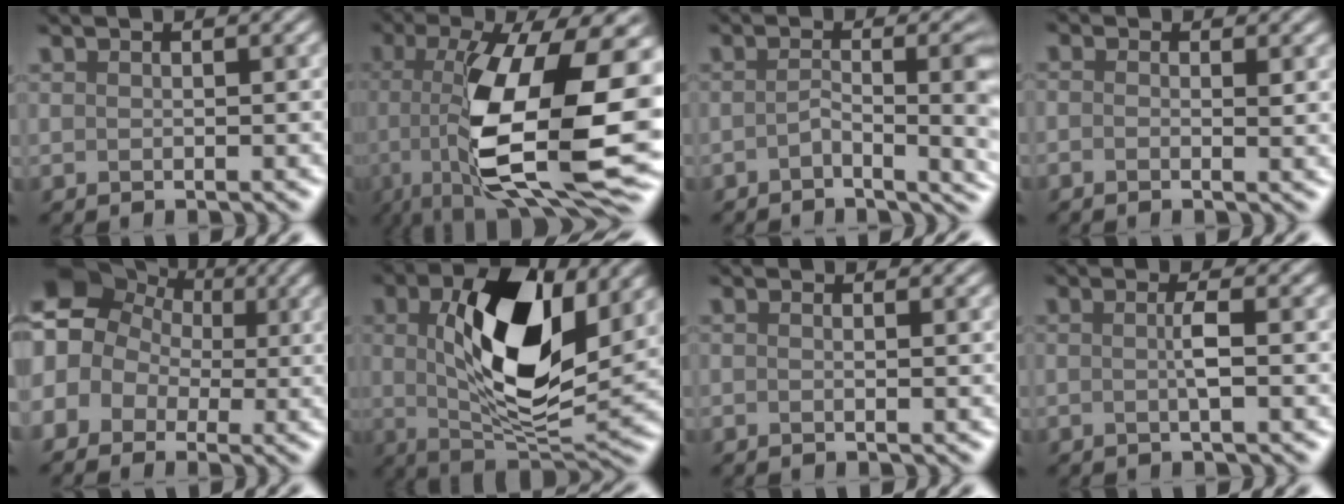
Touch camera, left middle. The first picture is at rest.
{"total": 12.1, "force": [-2.5, 3.2, 11.4], "torque": [-0.227, -0.013, -0.014]}
{"total": 4.8, "force": [-1.7, 0.9, 4.4], "torque": [-0.069, -0.005, -0.009]}
{"total": 1.4, "force": [-0.9, -0.9, -0.5], "torque": [-0.014, -0.011, 0.003]}
{"total": 6.1, "force": [0.0, 5.9, 1.6], "torque": [-0.069, 0.019, -0.014]}
{"total": 8.5, "force": [1.6, 3.2, 7.7], "torque": [-0.158, 0.003, 0.050]}
{"total": 1.1, "force": [0.1, 0.7, 0.9], "torque": [0.008, 0.003, -0.013]}
{"total": 1.1, "force": [-0.6, -1.0, 0.1], "torque": [-0.030, -0.005, 0.008]}